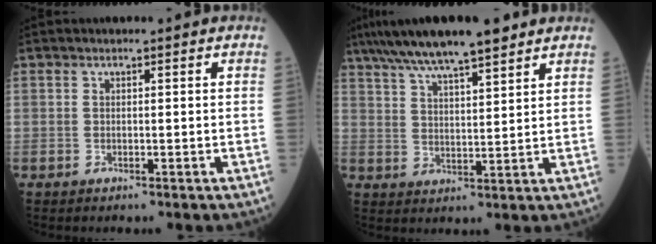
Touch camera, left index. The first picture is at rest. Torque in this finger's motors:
{"motor_torque": [0.87, -0.72, 0.47, 0.07]}